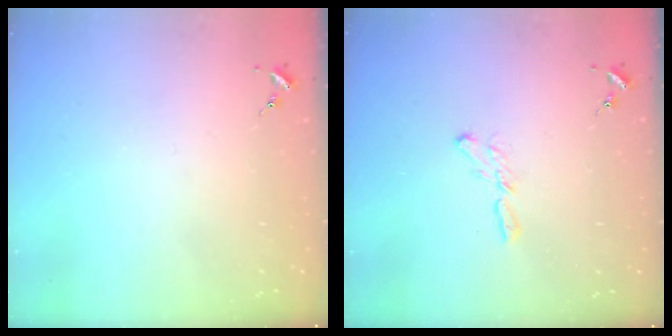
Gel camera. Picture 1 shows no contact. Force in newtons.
{"total": 5.3, "press": 5.3, "slide": 0.1}